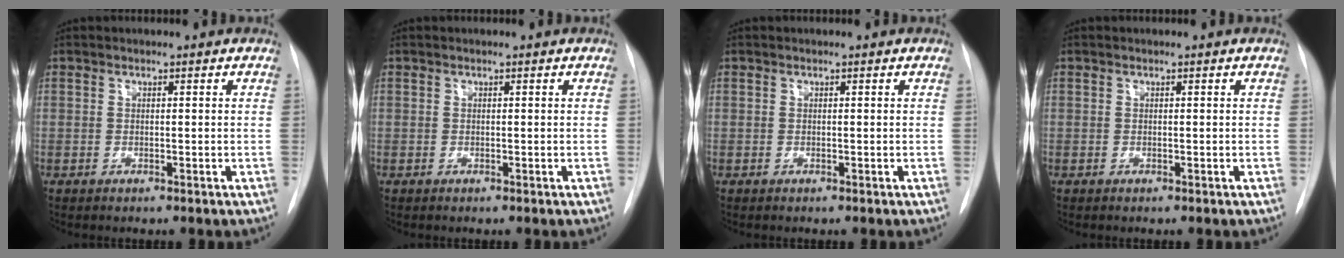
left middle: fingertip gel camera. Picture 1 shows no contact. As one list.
[{"total": 0.0}, {"total": 0.0}, {"total": 0.0}]